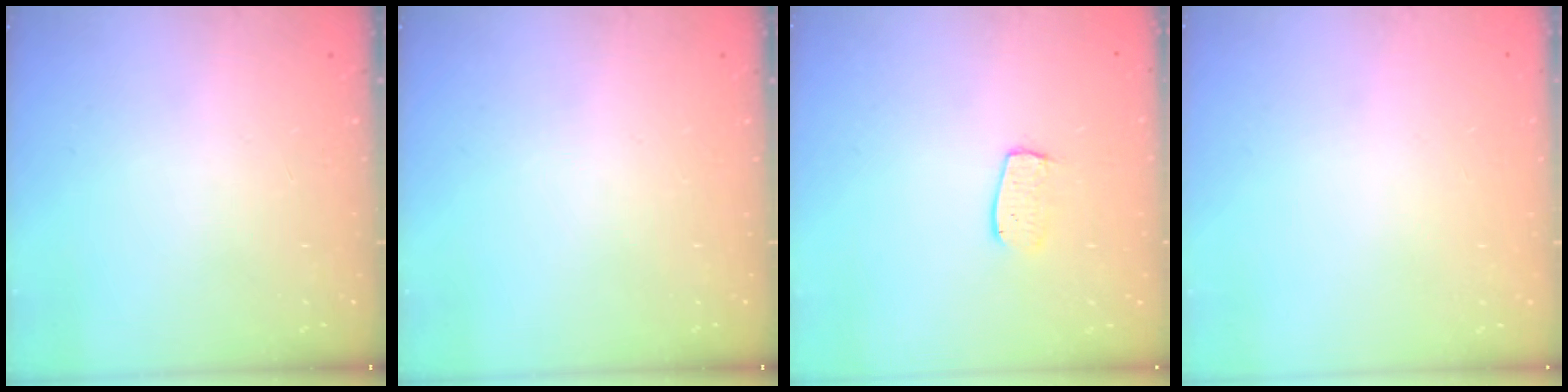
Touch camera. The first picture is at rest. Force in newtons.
{"total": 0.0}
{"total": 6.3, "press": 6.2, "slide": 0.5}
{"total": 0.0}